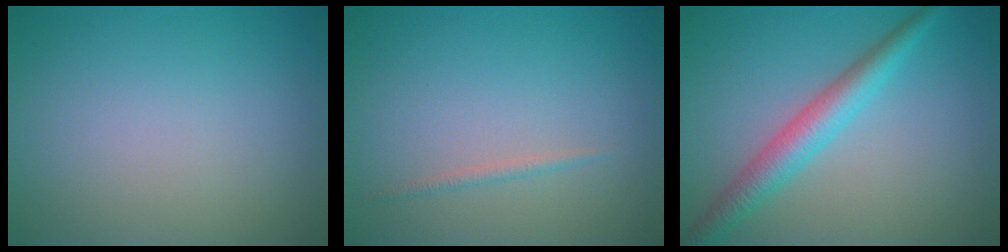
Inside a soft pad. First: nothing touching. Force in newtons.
{"total": 0.7, "press": 0.7, "slide": 0.0}
{"total": 3.9, "press": 3.9, "slide": 0.1}